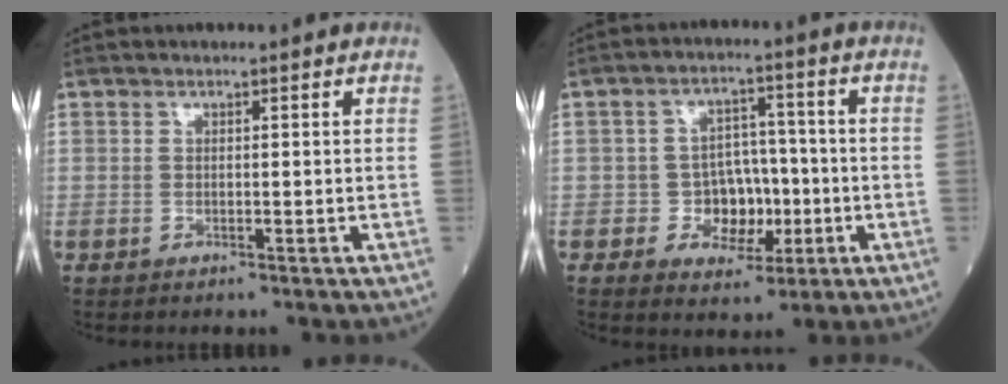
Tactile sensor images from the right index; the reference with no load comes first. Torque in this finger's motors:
{"motor_torque": [0.21, -0.16, 0.09, 0.01]}